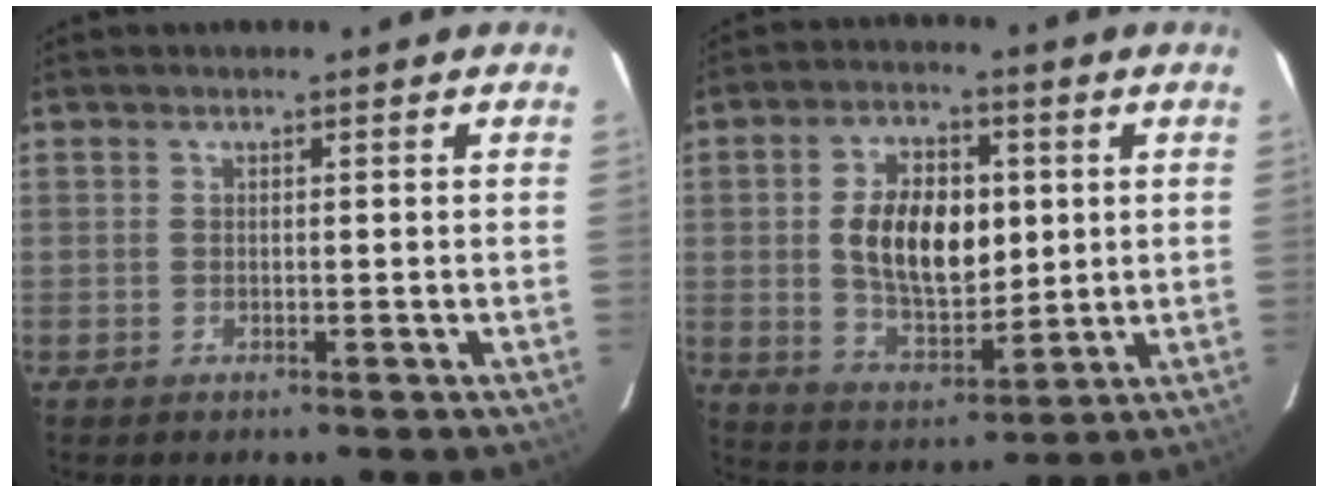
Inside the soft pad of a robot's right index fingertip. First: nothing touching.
{"total": 13.3, "force": [1.6, 7.8, 10.6], "torque": [-0.191, 0.010, 0.040]}